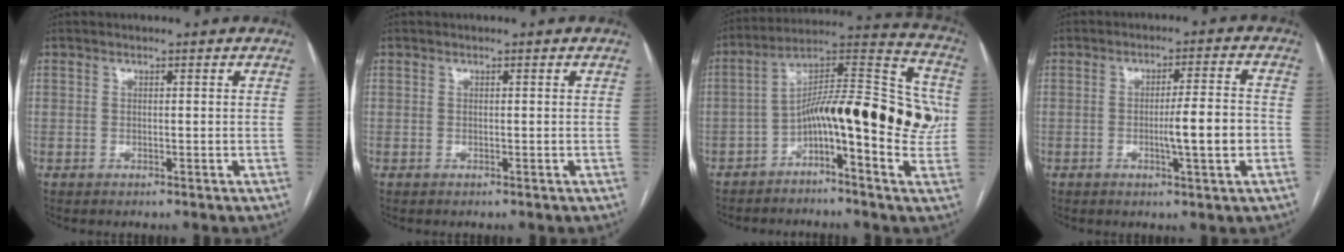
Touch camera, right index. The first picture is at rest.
{"total": 0.0}
{"total": 18.4, "force": [-2.4, 4.5, 17.7], "torque": [-0.269, 0.052, -0.039]}
{"total": 6.8, "force": [-1.7, 0.1, 6.5], "torque": [-0.099, 0.001, -0.025]}